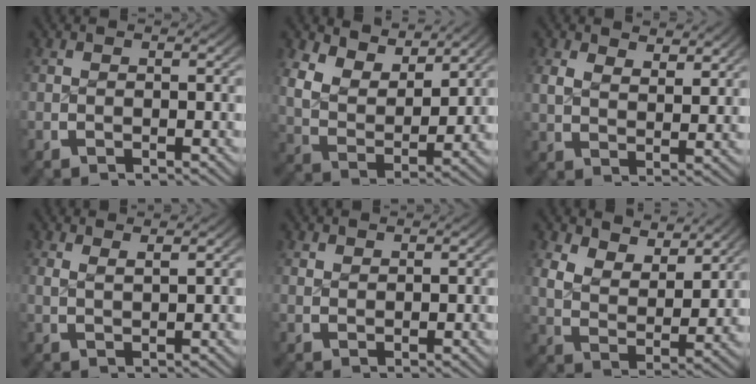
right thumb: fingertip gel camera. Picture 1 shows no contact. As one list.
[{"total": 8.4, "force": [3.4, 5.4, 5.5], "torque": [-0.126, -0.022, 0.065]}, {"total": 3.2, "force": [2.3, 1.4, 1.7], "torque": [-0.025, -0.011, 0.050]}, {"total": 1.9, "force": [1.6, 0.1, 0.9], "torque": [-0.016, -0.001, 0.038]}, {"total": 1.2, "force": [1.2, 0.2, 0.1], "torque": [0.004, 0.001, 0.028]}, {"total": 6.2, "force": [3.1, 3.7, 3.8], "torque": [-0.085, -0.022, 0.064]}]